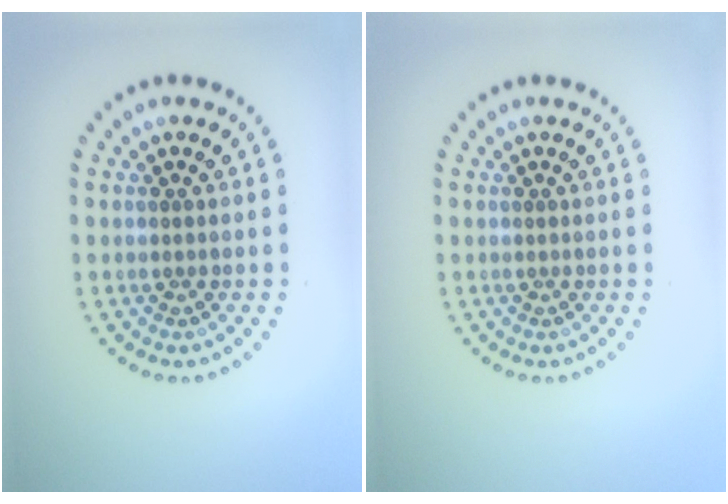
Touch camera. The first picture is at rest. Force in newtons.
{"total": 0.0}